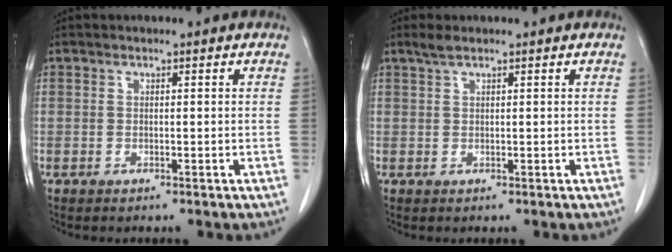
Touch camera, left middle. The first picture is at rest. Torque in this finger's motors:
{"motor_torque": [0.15, -0.13, -0.02, 0.00]}